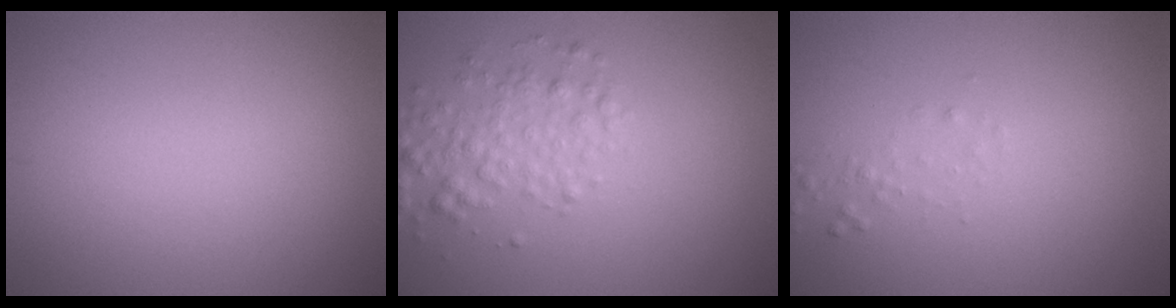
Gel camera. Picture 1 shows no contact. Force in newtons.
{"total": 2.8, "press": 2.8, "slide": 0.1}
{"total": 0.7, "press": 0.7, "slide": 0.0}